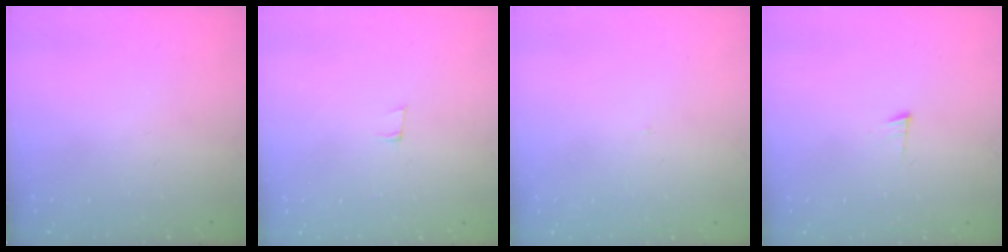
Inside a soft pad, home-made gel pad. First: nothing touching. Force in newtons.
{"total": 5.6, "press": 4.5, "slide": 3.3}
{"total": 1.7, "press": 1.6, "slide": 0.1}
{"total": 3.6, "press": 3.5, "slide": 0.5}